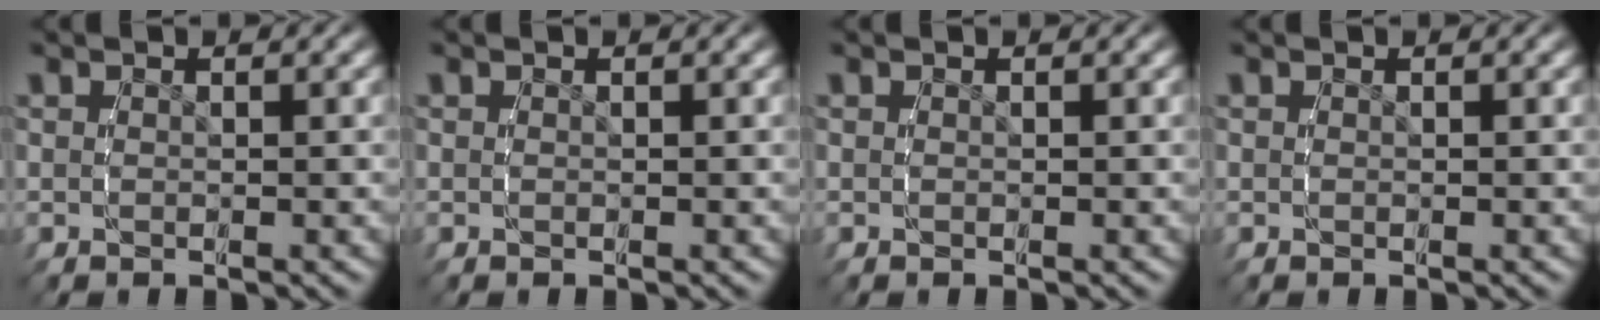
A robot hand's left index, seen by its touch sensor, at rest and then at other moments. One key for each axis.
{"total": 0.0}
{"total": 0.0}
{"total": 0.0}